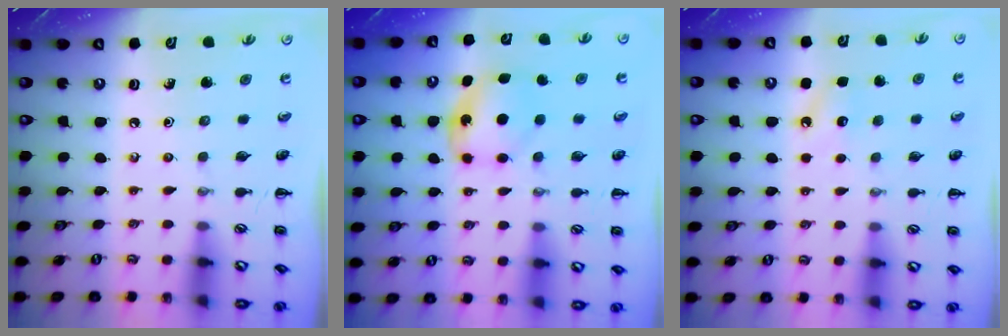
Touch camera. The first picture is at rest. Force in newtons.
{"total": 6.1, "press": 6.1, "slide": 0.6}
{"total": 6.2, "press": 6.0, "slide": 1.5}